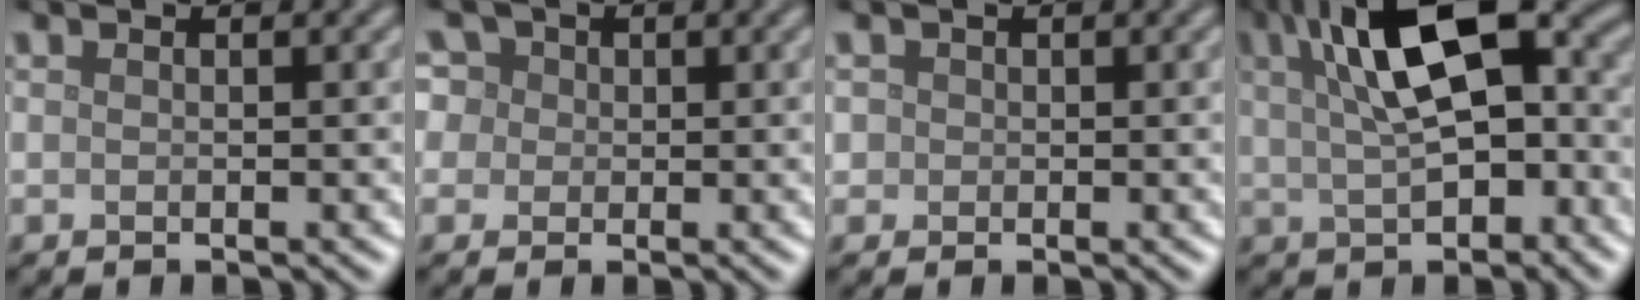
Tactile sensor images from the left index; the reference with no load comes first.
{"total": 7.1, "force": [3.2, 5.4, 3.1], "torque": [-0.048, 0.034, 0.019]}
{"total": 1.3, "force": [0.4, 1.2, 0.3], "torque": [0.003, 0.002, 0.003]}
{"total": 11.3, "force": [2.4, 5.5, 9.6], "torque": [-0.166, 0.014, 0.039]}